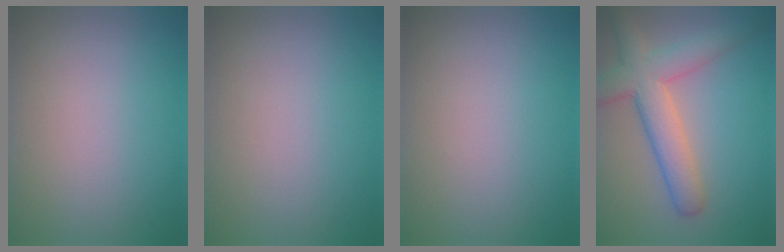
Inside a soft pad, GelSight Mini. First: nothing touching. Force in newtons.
{"total": 0.0}
{"total": 0.0}
{"total": 6.1, "press": 6.1, "slide": 0.3}